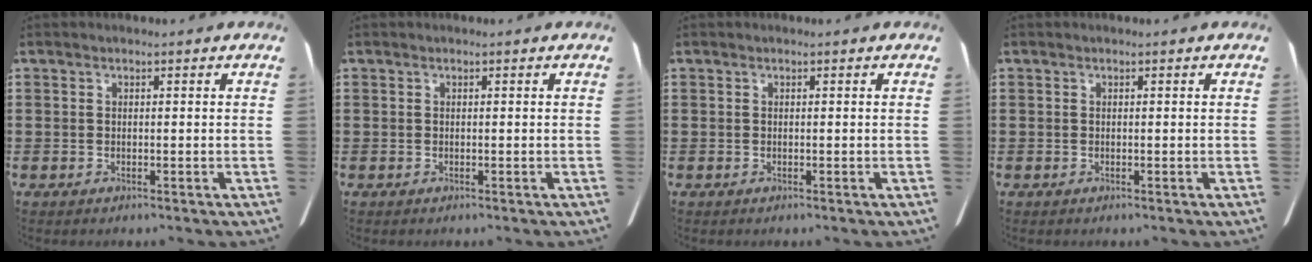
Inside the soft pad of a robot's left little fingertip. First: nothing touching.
{"total": 0.0}
{"total": 0.0}
{"total": 0.0}